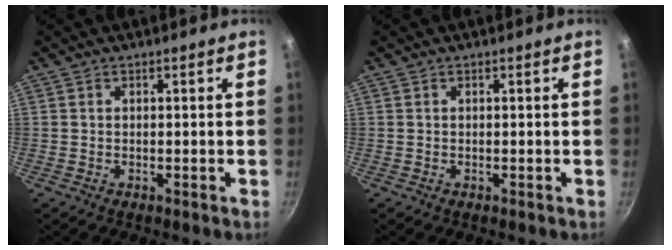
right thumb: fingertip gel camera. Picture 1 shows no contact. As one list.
[{"total": 0.0}]